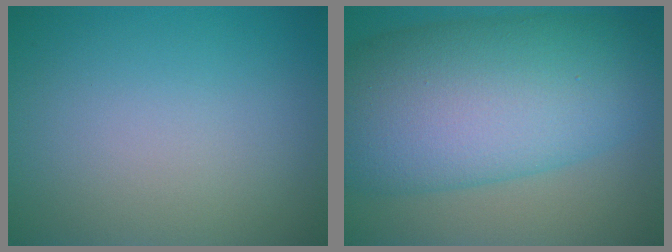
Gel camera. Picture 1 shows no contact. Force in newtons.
{"total": 13.6, "press": 13.6, "slide": 0.2}